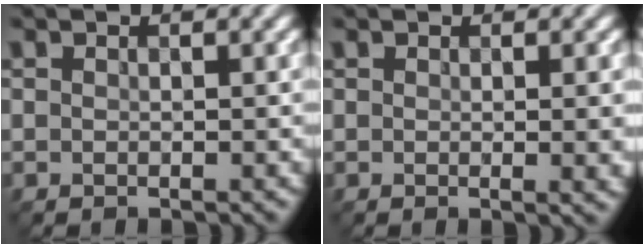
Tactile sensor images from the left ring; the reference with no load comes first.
{"total": 3.1, "force": [0.1, 0.9, 2.9], "torque": [-0.029, 0.000, 0.002]}